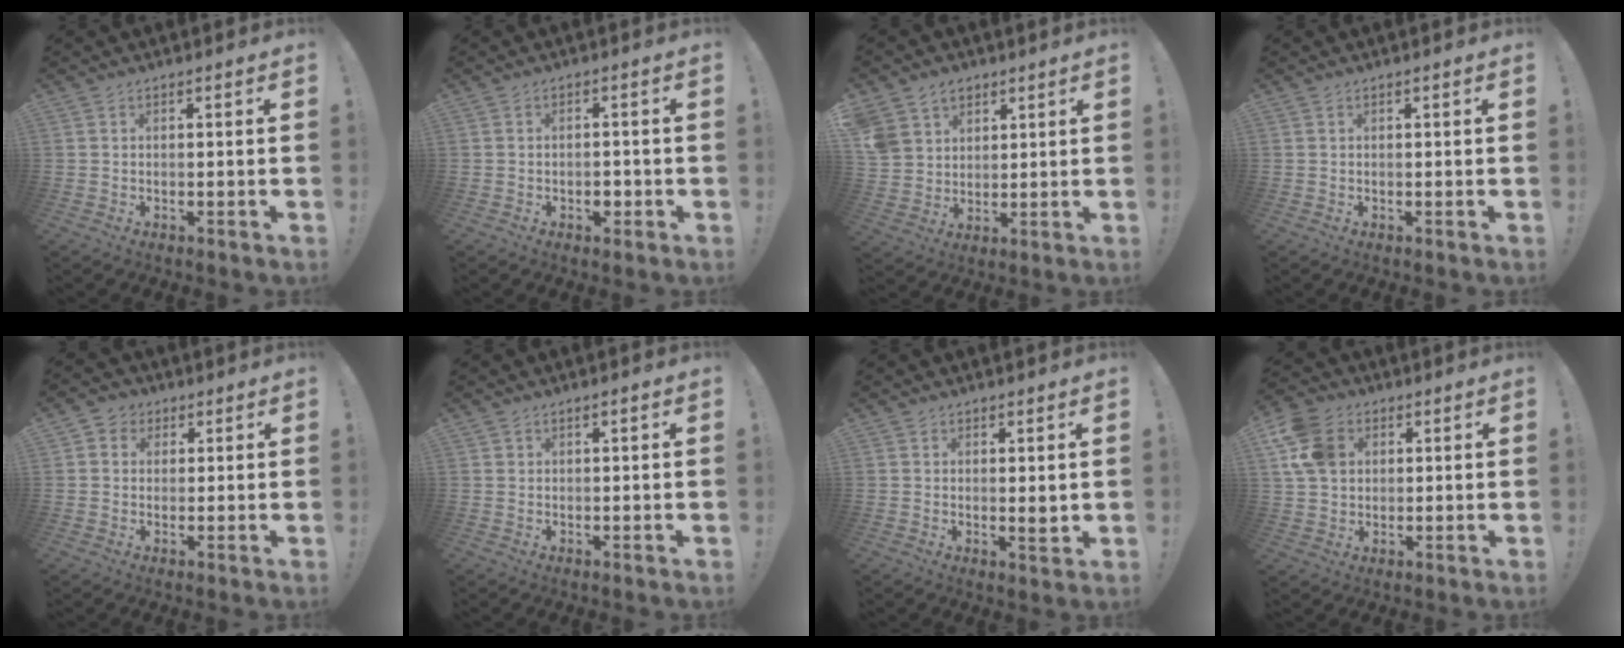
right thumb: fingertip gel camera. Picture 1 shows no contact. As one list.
[{"total": 2.9, "force": [-1.2, 2.0, 1.7], "torque": [-0.012, 0.000, -0.024]}, {"total": 8.7, "force": [4.9, 6.9, 2.0], "torque": [-0.037, -0.028, 0.101]}, {"total": 0.0}, {"total": 3.9, "force": [0.7, 3.7, 0.9], "torque": [-0.012, 0.000, 0.013]}, {"total": 1.0, "force": [0.7, 0.4, 0.6], "torque": [-0.007, -0.003, 0.011]}, {"total": 2.8, "force": [1.3, 1.2, 2.2], "torque": [-0.021, -0.014, 0.021]}, {"total": 12.3, "force": [4.2, 9.4, 6.7], "torque": [-0.135, -0.005, 0.085]}]